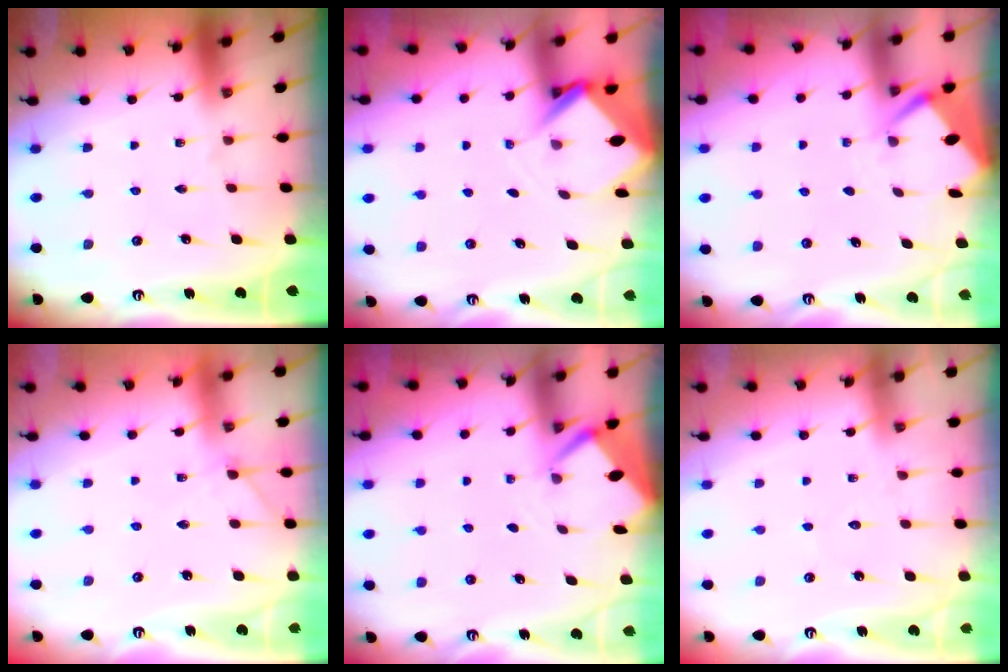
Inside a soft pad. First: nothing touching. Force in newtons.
{"total": 3.7, "press": 3.6, "slide": 0.3}
{"total": 2.6, "press": 2.6, "slide": 0.4}
{"total": 4.2, "press": 4.2, "slide": 0.6}
{"total": 2.6, "press": 2.6, "slide": 0.0}
{"total": 4.9, "press": 4.9, "slide": 0.6}